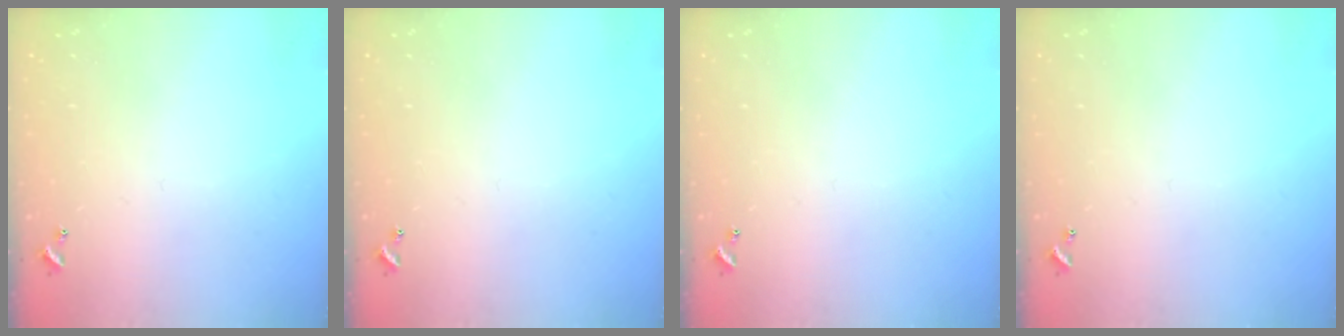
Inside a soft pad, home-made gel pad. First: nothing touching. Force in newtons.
{"total": 0.0}
{"total": 0.0}
{"total": 0.0}